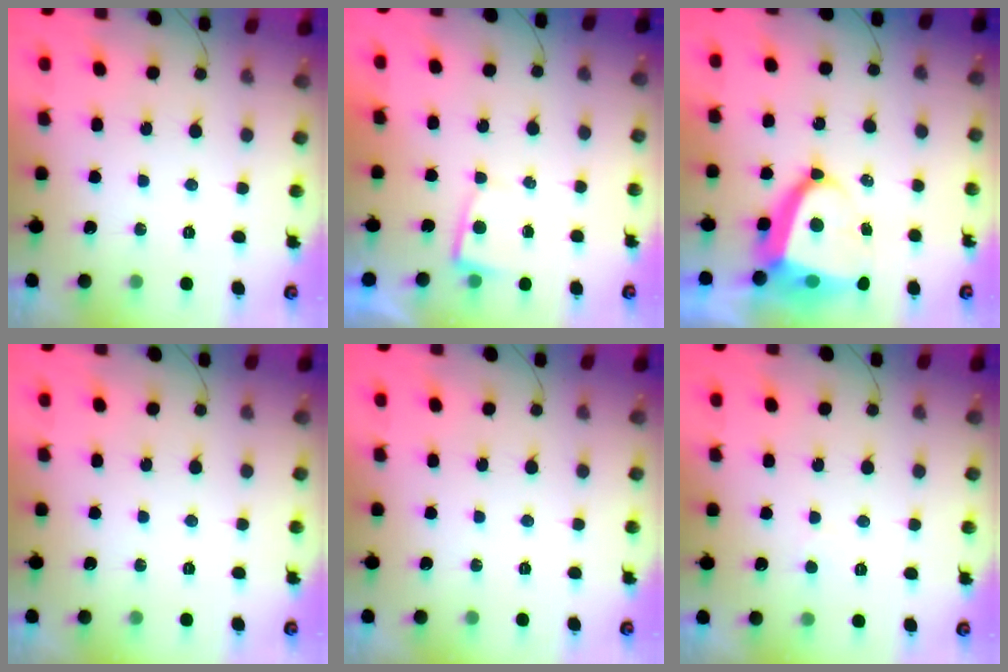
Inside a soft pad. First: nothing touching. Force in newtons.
{"total": 2.2, "press": 2.2, "slide": 0.4}
{"total": 10.3, "press": 10.2, "slide": 1.2}
{"total": 0.0}
{"total": 0.0}
{"total": 2.3, "press": 2.3, "slide": 0.3}